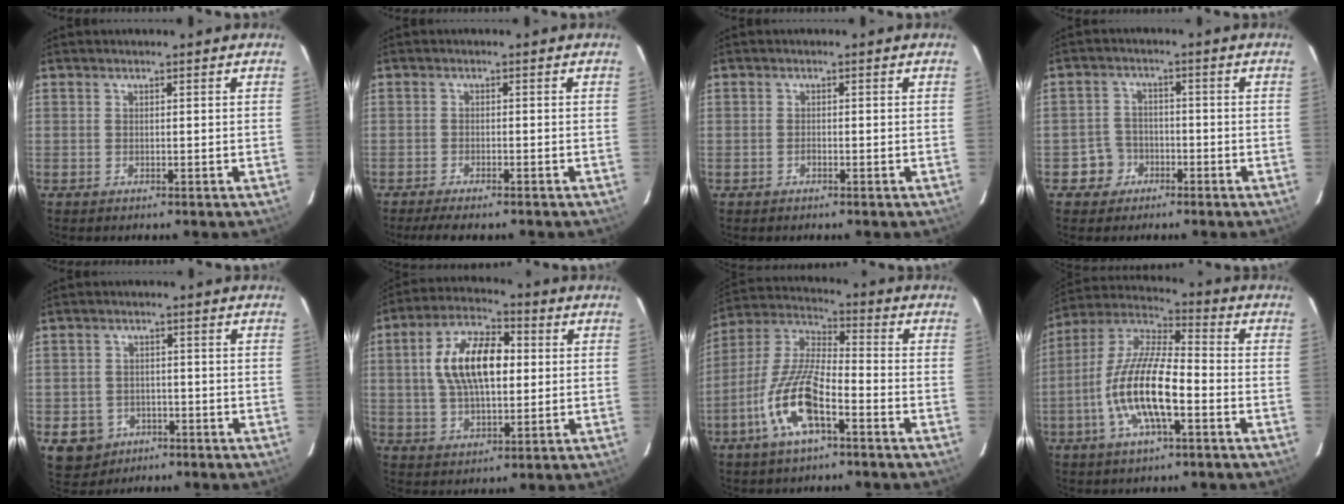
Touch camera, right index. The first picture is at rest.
{"total": 5.5, "force": [-4.7, 0.9, 2.8], "torque": [-0.064, -0.020, -0.077]}
{"total": 0.6, "force": [-0.4, 0.4, 0.2], "torque": [-0.005, 0.003, -0.007]}
{"total": 4.6, "force": [-2.4, 4.0, 0.0], "torque": [-0.004, 0.018, -0.042]}
{"total": 7.0, "force": [-3.2, 5.9, 1.8], "torque": [-0.052, 0.010, -0.037]}
{"total": 14.2, "force": [1.9, 7.1, 12.2], "torque": [-0.225, 0.024, 0.031]}
{"total": 13.9, "force": [-6.6, 4.1, 11.5], "torque": [-0.246, -0.005, -0.131]}
{"total": 15.3, "force": [-4.9, 4.5, 13.8], "torque": [-0.279, -0.002, -0.098]}